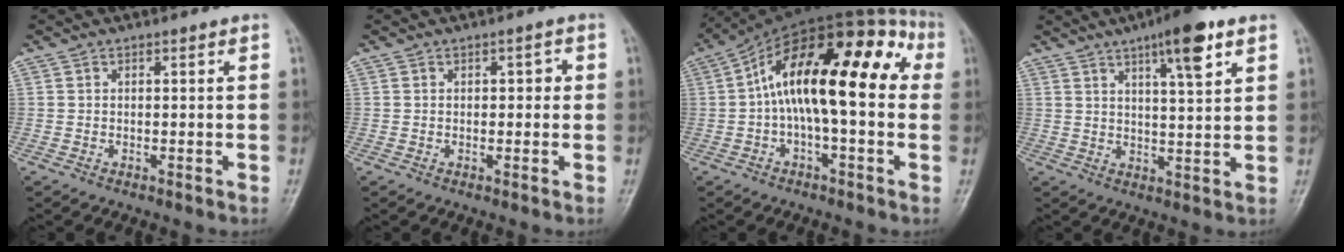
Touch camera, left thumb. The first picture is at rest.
{"total": 1.7, "force": [0.3, 1.2, 1.2], "torque": [0.001, 0.004, -0.002]}
{"total": 20.7, "force": [1.9, 8.6, 18.7], "torque": [-0.269, 0.055, 0.017]}
{"total": 9.9, "force": [5.6, 2.0, 7.9], "torque": [-0.112, -0.023, 0.082]}